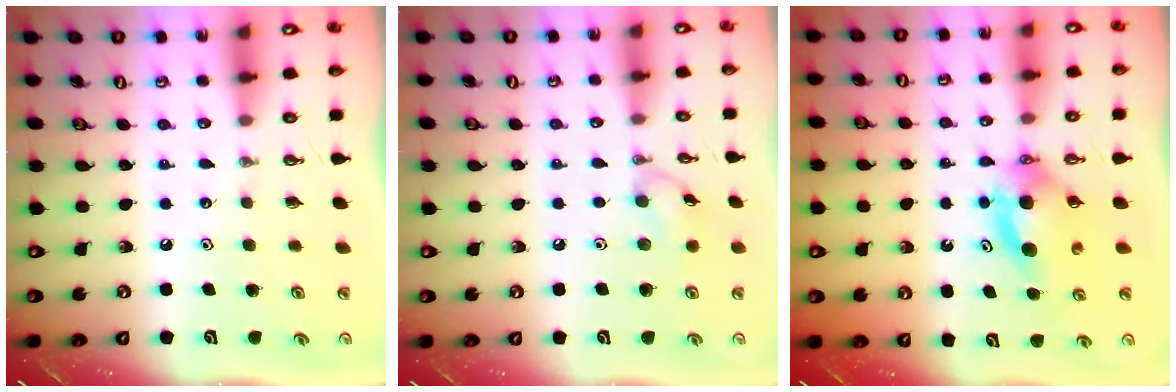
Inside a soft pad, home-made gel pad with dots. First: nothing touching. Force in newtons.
{"total": 7.6, "press": 7.6, "slide": 0.4}
{"total": 5.8, "press": 5.5, "slide": 1.7}